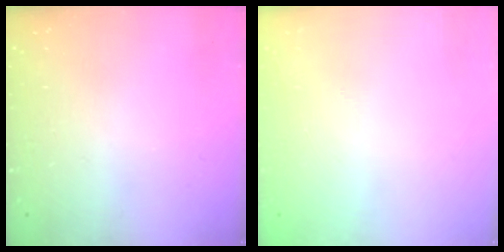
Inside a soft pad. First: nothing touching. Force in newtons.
{"total": 2.7, "press": 2.6, "slide": 0.8}